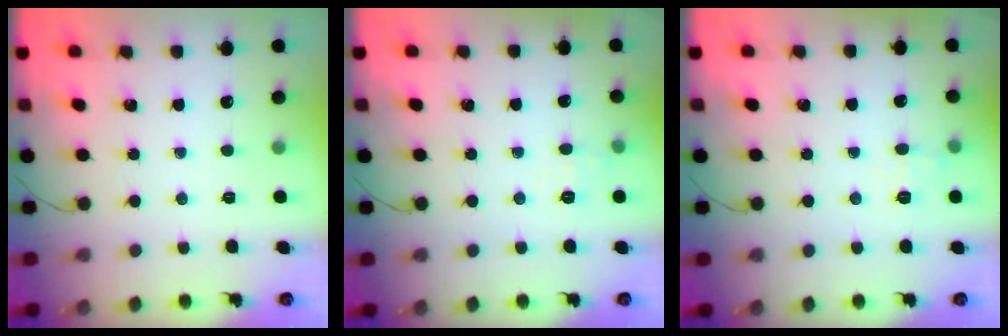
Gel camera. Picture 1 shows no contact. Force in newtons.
{"total": 6.3, "press": 6.1, "slide": 1.3}
{"total": 7.4, "press": 7.2, "slide": 1.8}